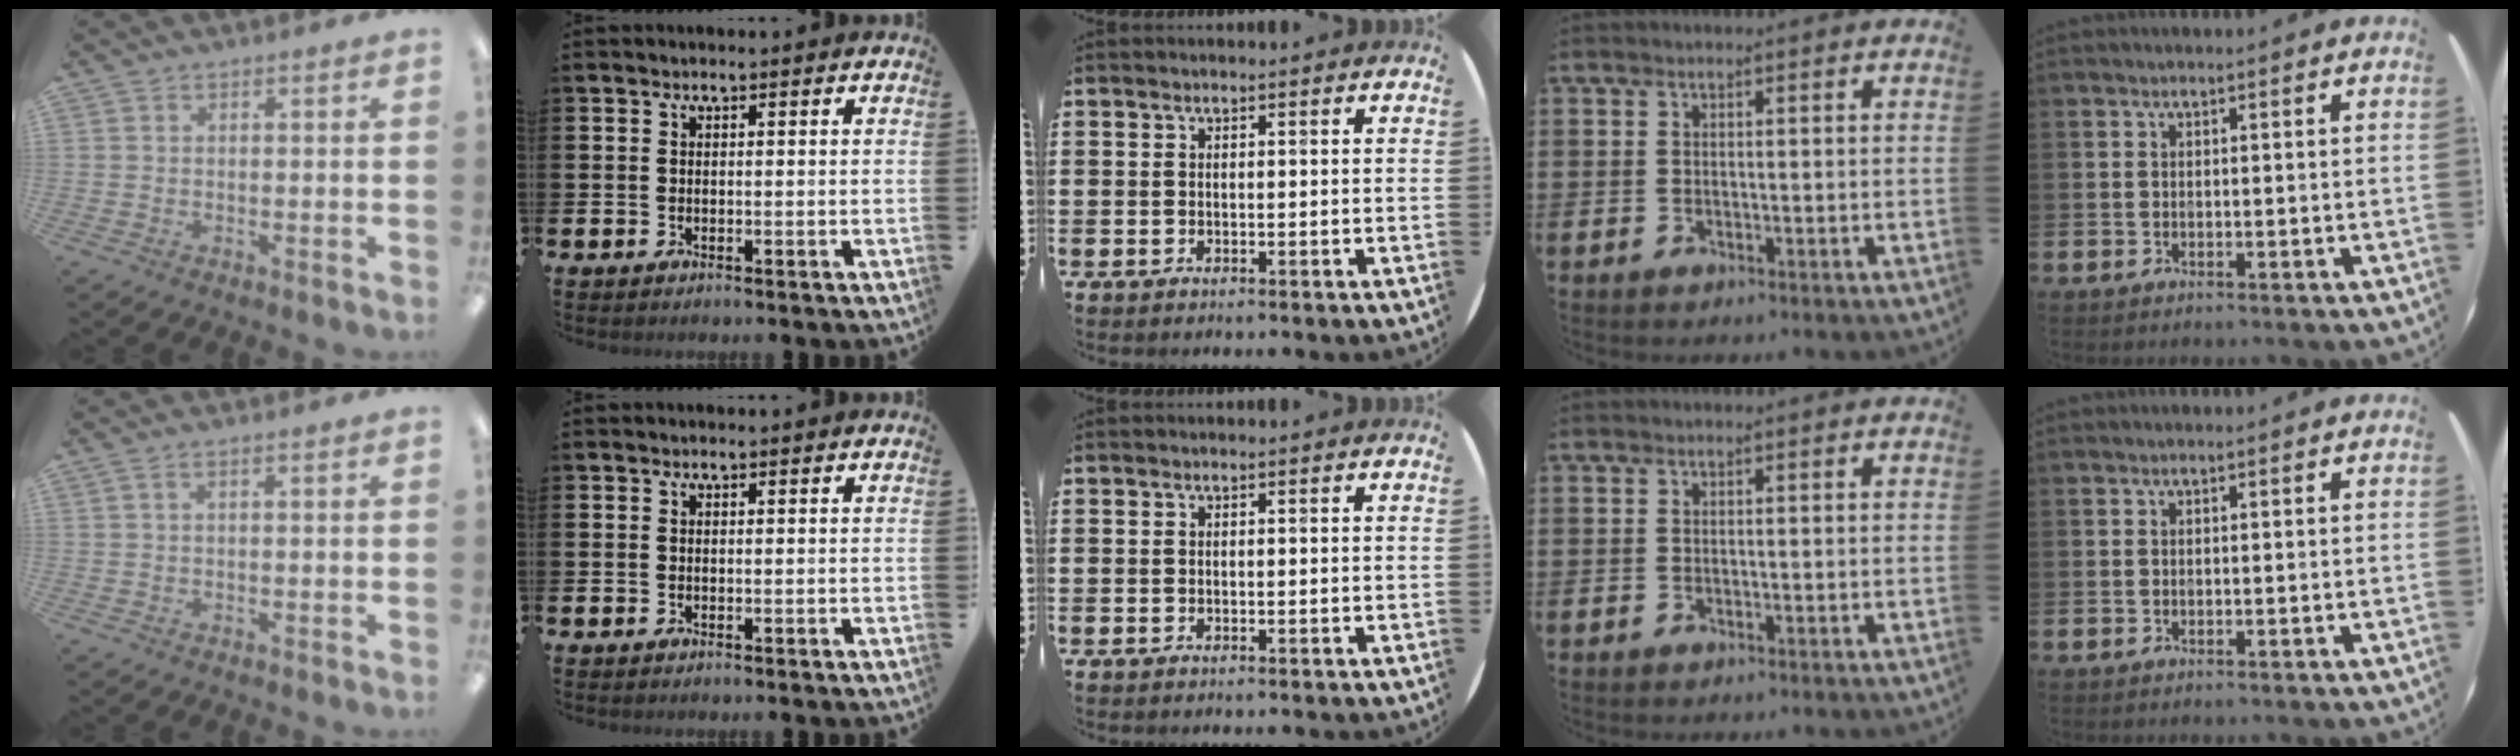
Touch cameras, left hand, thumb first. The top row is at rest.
{"thumb": {"total": 1.1, "force": [0.1, 0.1, 1.1], "torque": [-0.020, 0.001, 0.002]}}